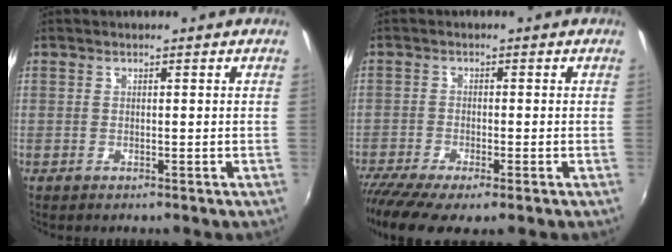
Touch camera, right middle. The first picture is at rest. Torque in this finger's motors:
{"motor_torque": [1.09, -1.05, 0.44, 0.18]}